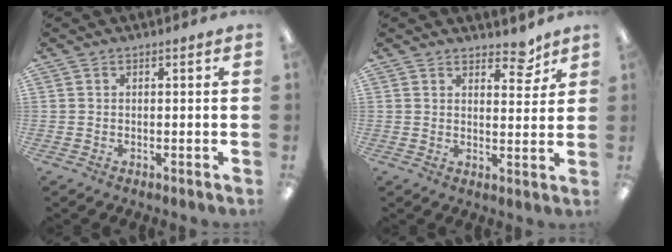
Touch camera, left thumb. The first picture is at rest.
{"total": 5.5, "force": [4.4, 2.4, 2.4], "torque": [-0.009, -0.031, 0.071]}